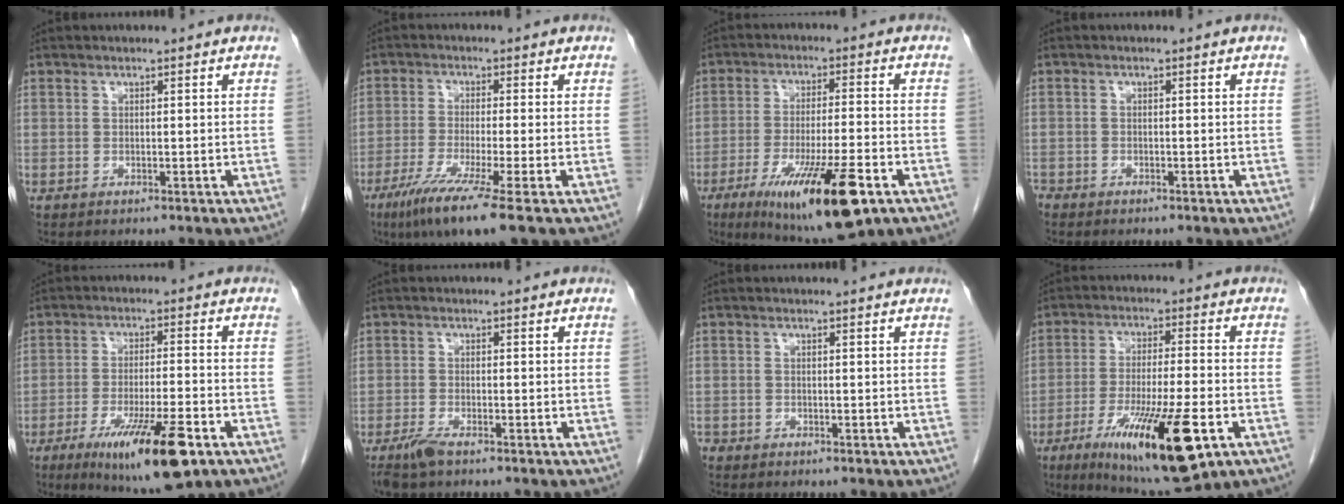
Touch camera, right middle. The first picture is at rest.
{"total": 9.5, "force": [-5.9, -1.0, 7.4], "torque": [-0.131, -0.031, -0.104]}
{"total": 15.8, "force": [-8.0, 2.1, 13.4], "torque": [-0.219, -0.033, -0.123]}
{"total": 2.1, "force": [-1.8, 1.0, 0.4], "torque": [-0.008, 0.000, -0.030]}
{"total": 13.8, "force": [-7.3, 1.8, 11.5], "torque": [-0.184, -0.027, -0.112]}
{"total": 2.8, "force": [-2.2, 0.4, 1.7], "torque": [-0.042, -0.005, -0.043]}
{"total": 1.3, "force": [-0.7, 0.9, 0.7], "torque": [-0.001, 0.006, -0.010]}
{"total": 17.5, "force": [-7.8, 2.7, 15.5], "torque": [-0.257, -0.033, -0.117]}